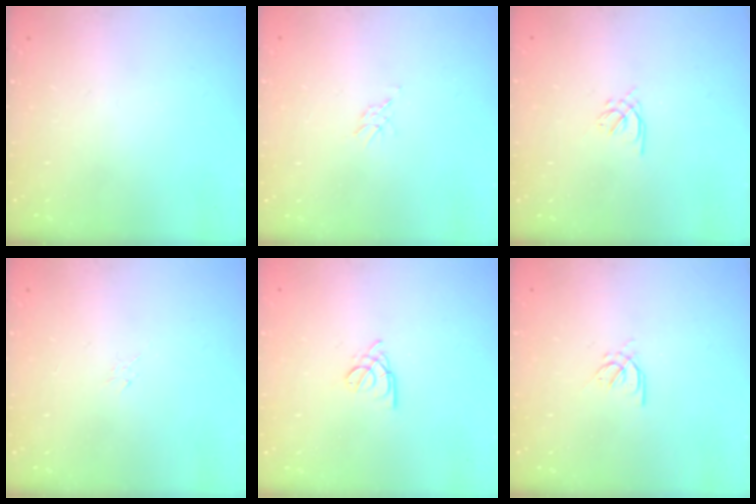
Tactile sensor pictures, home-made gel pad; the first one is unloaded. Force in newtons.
{"total": 1.4, "press": 1.4, "slide": 0.2}
{"total": 1.2, "press": 1.0, "slide": 0.5}
{"total": 1.3, "press": 1.3, "slide": 0.1}
{"total": 2.6, "press": 2.6, "slide": 0.6}
{"total": 3.2, "press": 3.0, "slide": 0.9}